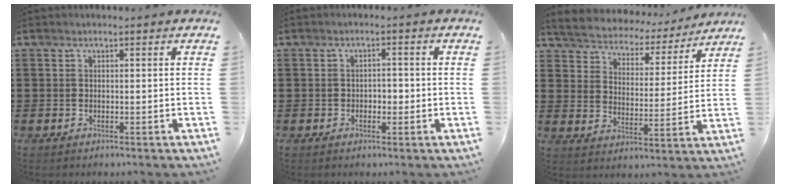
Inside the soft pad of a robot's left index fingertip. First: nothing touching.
{"total": 1.4, "force": [-0.5, 1.0, 0.9], "torque": [-0.020, 0.004, -0.014]}
{"total": 4.3, "force": [4.3, 0.6, -0.2], "torque": [-0.024, -0.033, 0.068]}